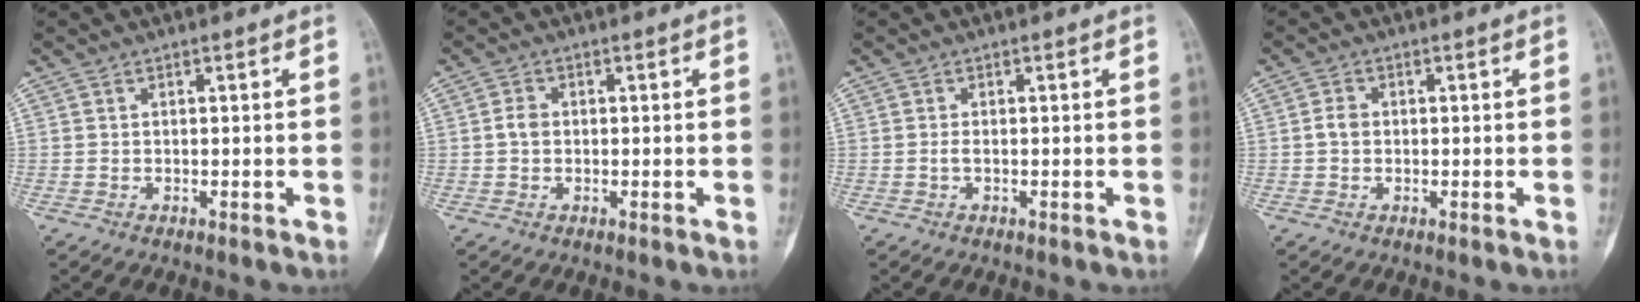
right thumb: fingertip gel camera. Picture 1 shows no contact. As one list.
[{"total": 2.1, "force": [-0.1, 1.7, 1.3], "torque": [-0.020, 0.005, -0.005]}, {"total": 0.7, "force": [-0.2, 0.2, 0.6], "torque": [-0.016, -0.001, -0.004]}, {"total": 2.1, "force": [-0.1, 1.7, 1.3], "torque": [-0.020, 0.005, -0.006]}]